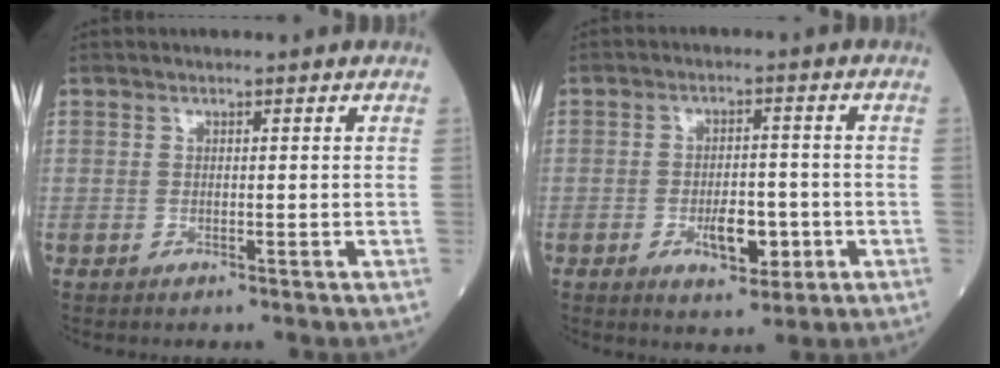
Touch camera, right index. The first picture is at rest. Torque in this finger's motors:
{"motor_torque": [-0.13, 0.00, 0.03, 0.04]}